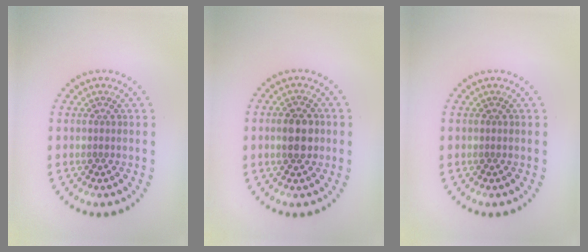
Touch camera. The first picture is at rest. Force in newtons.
{"total": 3.3, "press": 3.3, "slide": 0.3}
{"total": 0.0}